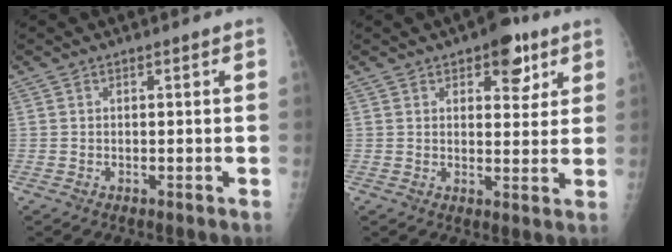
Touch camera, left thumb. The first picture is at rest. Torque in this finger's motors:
{"motor_torque": [0.77, 0.62, 0.37, -0.32, 0.11]}